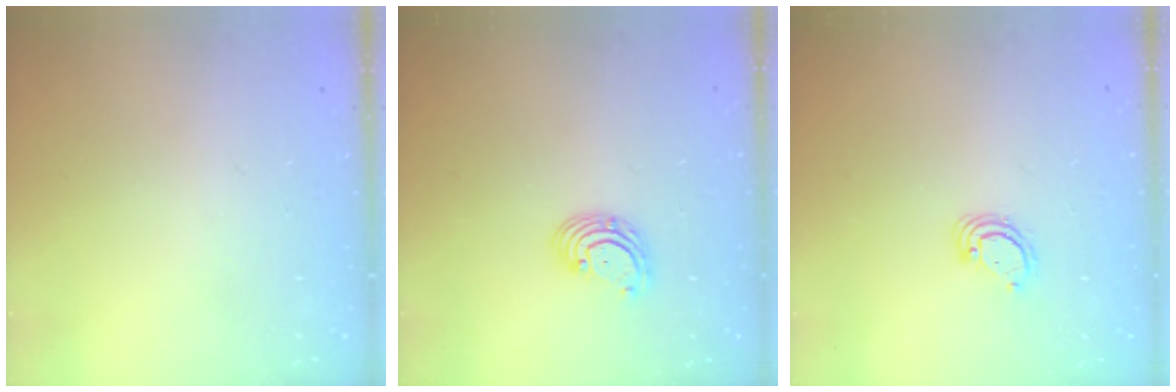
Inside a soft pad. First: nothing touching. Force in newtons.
{"total": 2.8, "press": 2.8, "slide": 0.2}
{"total": 3.5, "press": 3.5, "slide": 0.1}